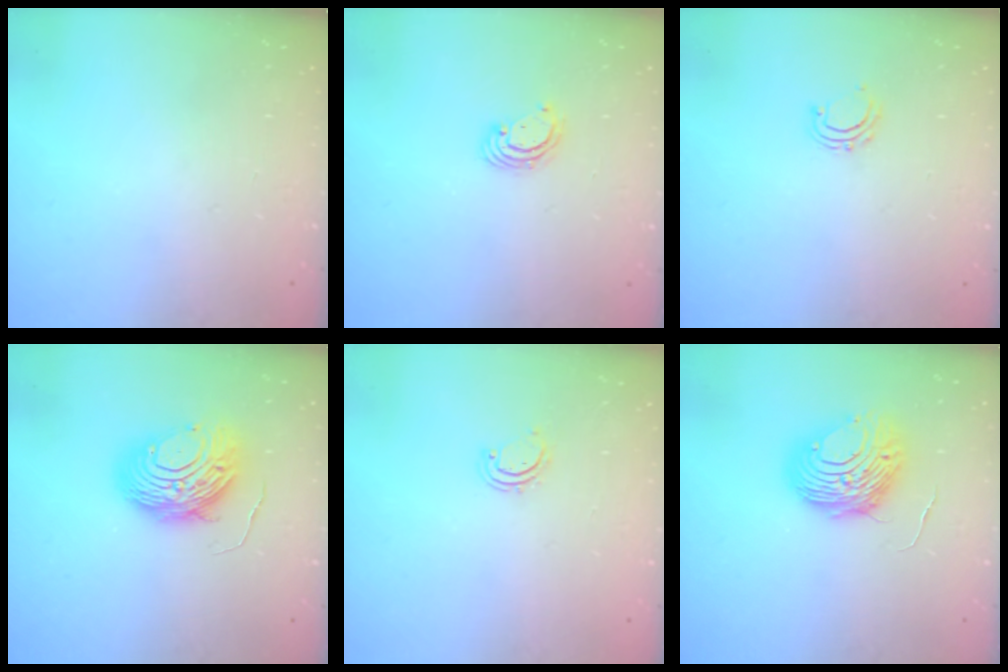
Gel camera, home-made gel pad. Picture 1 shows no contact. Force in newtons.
{"total": 3.3, "press": 3.3, "slide": 0.2}
{"total": 5.1, "press": 5.1, "slide": 0.7}
{"total": 10.8, "press": 10.8, "slide": 1.0}
{"total": 2.5, "press": 2.5, "slide": 0.3}
{"total": 9.7, "press": 9.6, "slide": 1.1}